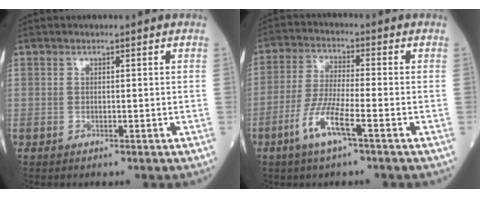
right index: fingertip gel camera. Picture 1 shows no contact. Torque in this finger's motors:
{"motor_torque": [0.13, -0.13, 0.07, 0.09]}